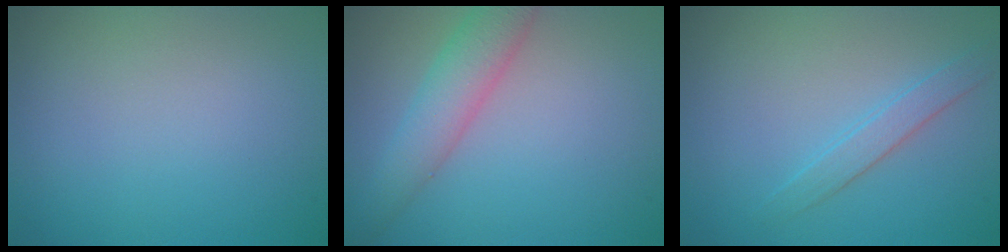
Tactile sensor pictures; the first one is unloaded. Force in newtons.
{"total": 3.7, "press": 3.7, "slide": 0.2}
{"total": 1.7, "press": 1.7, "slide": 0.1}